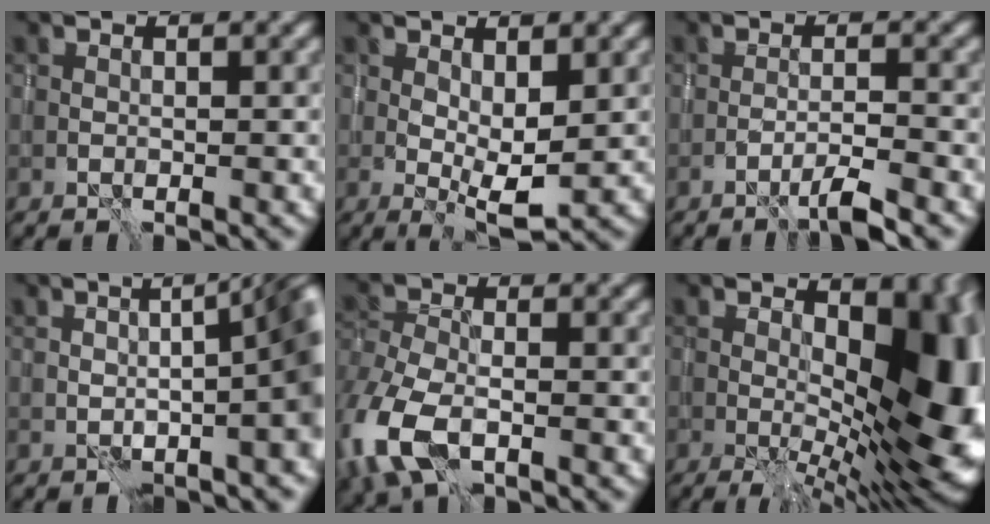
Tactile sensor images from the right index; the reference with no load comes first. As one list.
[{"total": 3.6, "force": [0.3, 1.3, 3.3], "torque": [-0.060, -0.005, 0.006]}, {"total": 2.4, "force": [-1.7, 0.0, 1.7], "torque": [-0.023, 0.008, -0.041]}, {"total": 8.0, "force": [-0.1, 2.3, 7.7], "torque": [-0.066, 0.017, -0.005]}, {"total": 7.8, "force": [-3.8, 4.1, 5.4], "torque": [-0.136, -0.018, -0.084]}, {"total": 15.1, "force": [1.1, 7.7, 13.0], "torque": [-0.136, 0.001, 0.020]}]